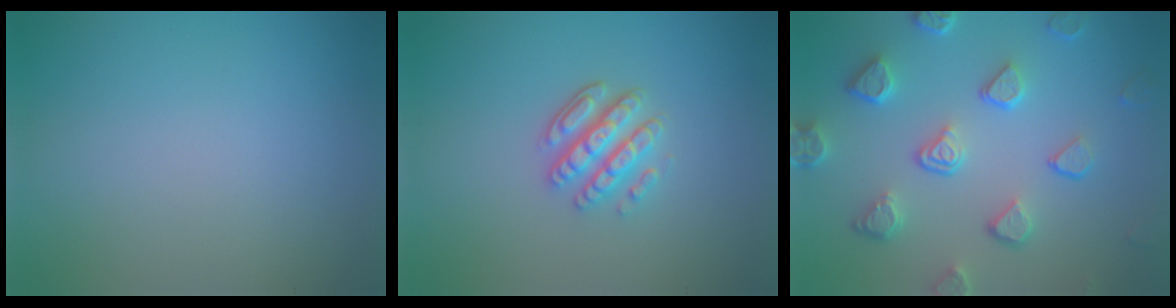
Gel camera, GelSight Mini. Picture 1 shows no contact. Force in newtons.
{"total": 3.4, "press": 3.0, "slide": 1.6}
{"total": 5.3, "press": 4.1, "slide": 3.3}